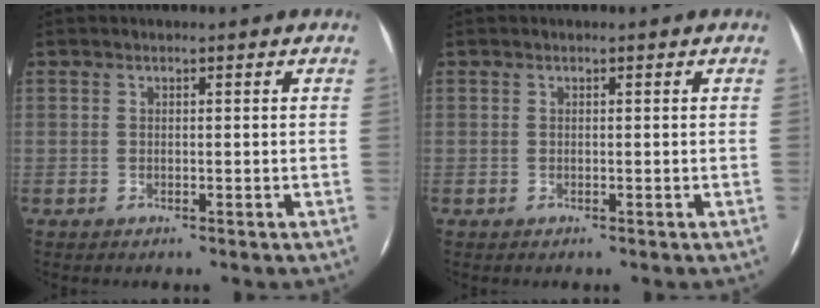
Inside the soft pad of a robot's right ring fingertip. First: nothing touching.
{"total": 0.0}